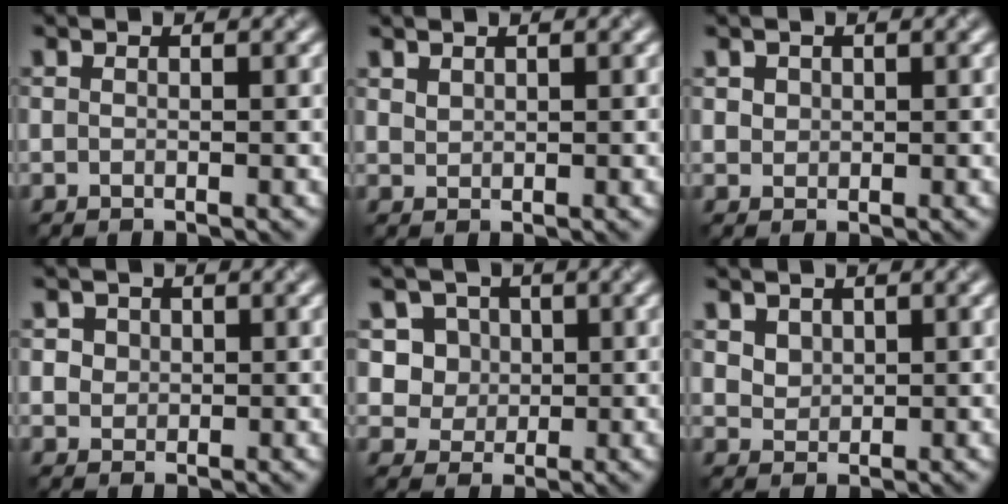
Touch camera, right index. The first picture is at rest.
{"total": 1.0, "force": [0.8, 0.4, 0.2], "torque": [-0.009, 0.000, 0.022]}
{"total": 1.3, "force": [0.7, 1.0, 0.4], "torque": [-0.006, -0.003, 0.019]}
{"total": 2.3, "force": [1.1, 1.8, 0.9], "torque": [-0.020, 0.004, 0.028]}
{"total": 5.1, "force": [1.7, 4.4, 1.9], "torque": [-0.030, -0.001, 0.030]}
{"total": 1.9, "force": [1.1, 1.3, 0.7], "torque": [-0.019, -0.006, 0.034]}